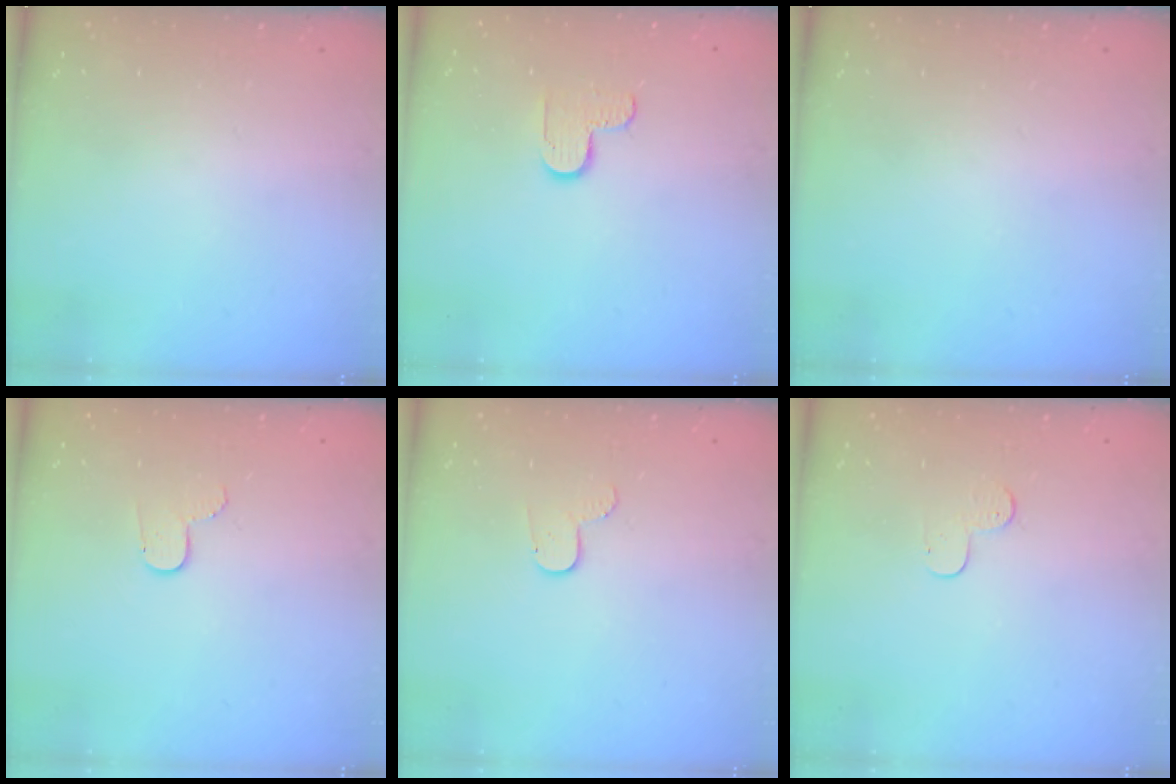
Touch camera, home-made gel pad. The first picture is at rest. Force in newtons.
{"total": 5.9, "press": 5.9, "slide": 0.5}
{"total": 0.0}
{"total": 4.3, "press": 4.3, "slide": 0.4}
{"total": 5.2, "press": 5.2, "slide": 0.6}
{"total": 4.4, "press": 4.4, "slide": 0.5}